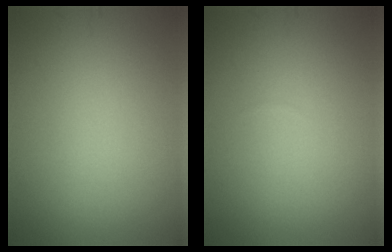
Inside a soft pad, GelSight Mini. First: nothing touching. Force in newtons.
{"total": 0.0}